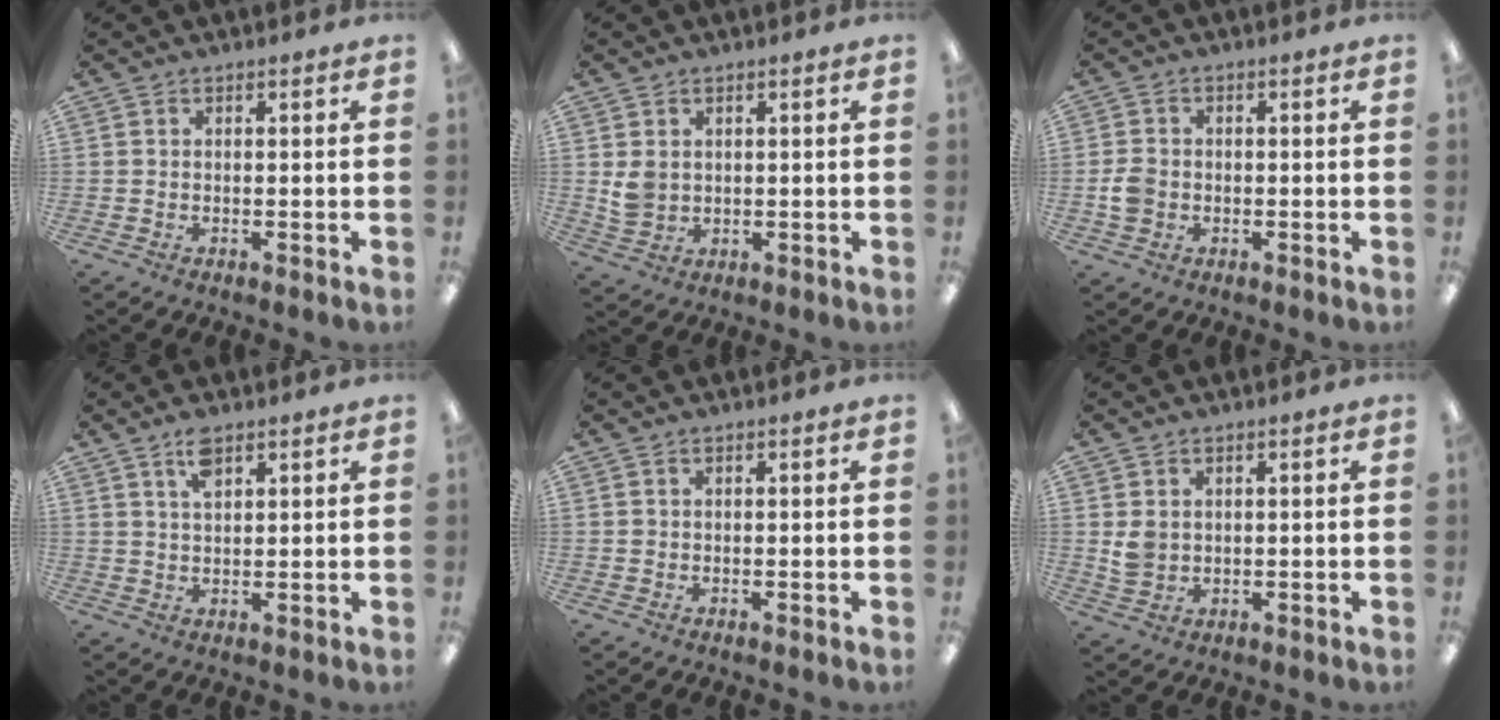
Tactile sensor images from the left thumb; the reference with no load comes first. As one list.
[{"total": 4.2, "force": [1.3, 3.3, 2.2], "torque": [-0.036, 0.001, 0.027]}, {"total": 3.9, "force": [-0.6, 3.2, 2.0], "torque": [-0.026, 0.004, -0.011]}, {"total": 4.9, "force": [3.2, 2.0, 3.2], "torque": [-0.064, -0.001, 0.055]}, {"total": 0.6, "force": [0.2, 0.5, 0.2], "torque": [-0.005, 0.003, 0.003]}, {"total": 3.7, "force": [1.2, 2.9, 1.9], "torque": [-0.030, 0.000, 0.023]}]